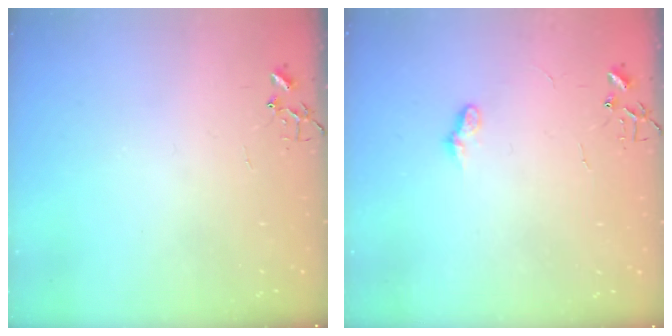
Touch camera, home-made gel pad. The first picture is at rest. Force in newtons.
{"total": 6.1, "press": 6.1, "slide": 0.6}